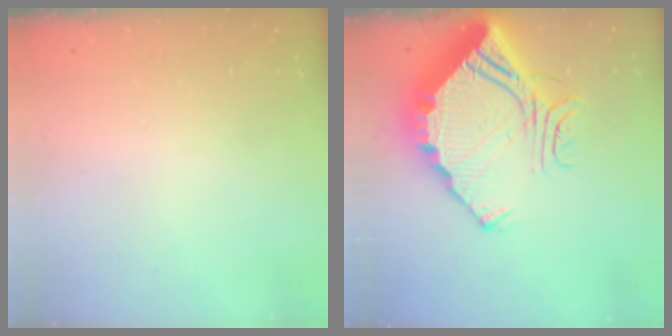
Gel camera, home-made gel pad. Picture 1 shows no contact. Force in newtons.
{"total": 20.4, "press": 20.3, "slide": 1.8}